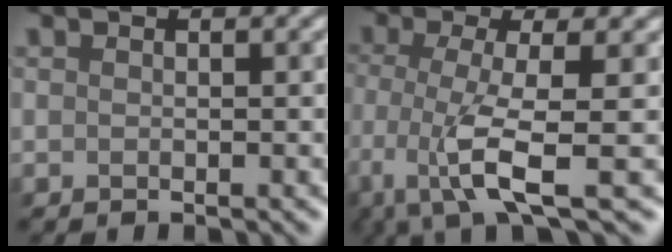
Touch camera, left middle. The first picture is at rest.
{"total": 6.5, "force": [-1.9, 1.6, 6.0], "torque": [-0.120, -0.014, -0.043]}